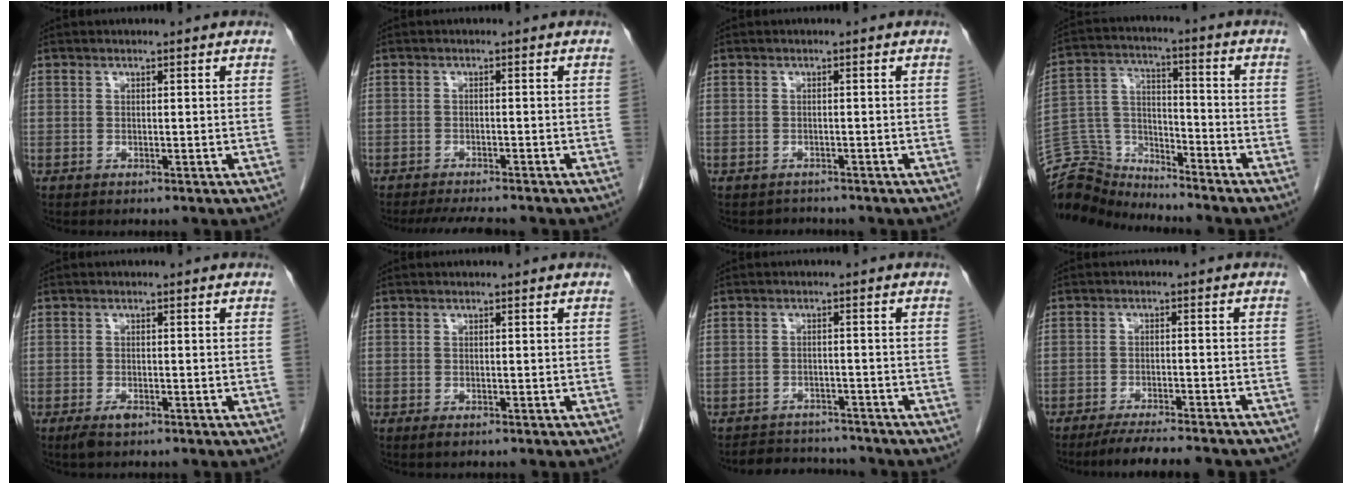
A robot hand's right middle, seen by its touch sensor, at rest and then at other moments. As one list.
[{"total": 6.7, "force": [-6.0, 1.0, 2.9], "torque": [-0.043, -0.013, -0.089]}, {"total": 1.4, "force": [-1.3, 0.4, -0.4], "torque": [-0.001, -0.005, -0.019]}, {"total": 10.2, "force": [-10.1, 1.5, -0.9], "torque": [0.008, 0.040, -0.197]}, {"total": 2.0, "force": [-1.3, 0.7, 1.4], "torque": [-0.029, -0.002, -0.020]}, {"total": 0.9, "force": [-0.6, 0.4, 0.6], "torque": [-0.012, -0.001, -0.004]}, {"total": 6.5, "force": [-6.2, 1.6, 0.4], "torque": [-0.004, 0.007, -0.088]}, {"total": 13.0, "force": [-11.5, 1.7, 5.7], "torque": [-0.076, -0.011, -0.153]}]